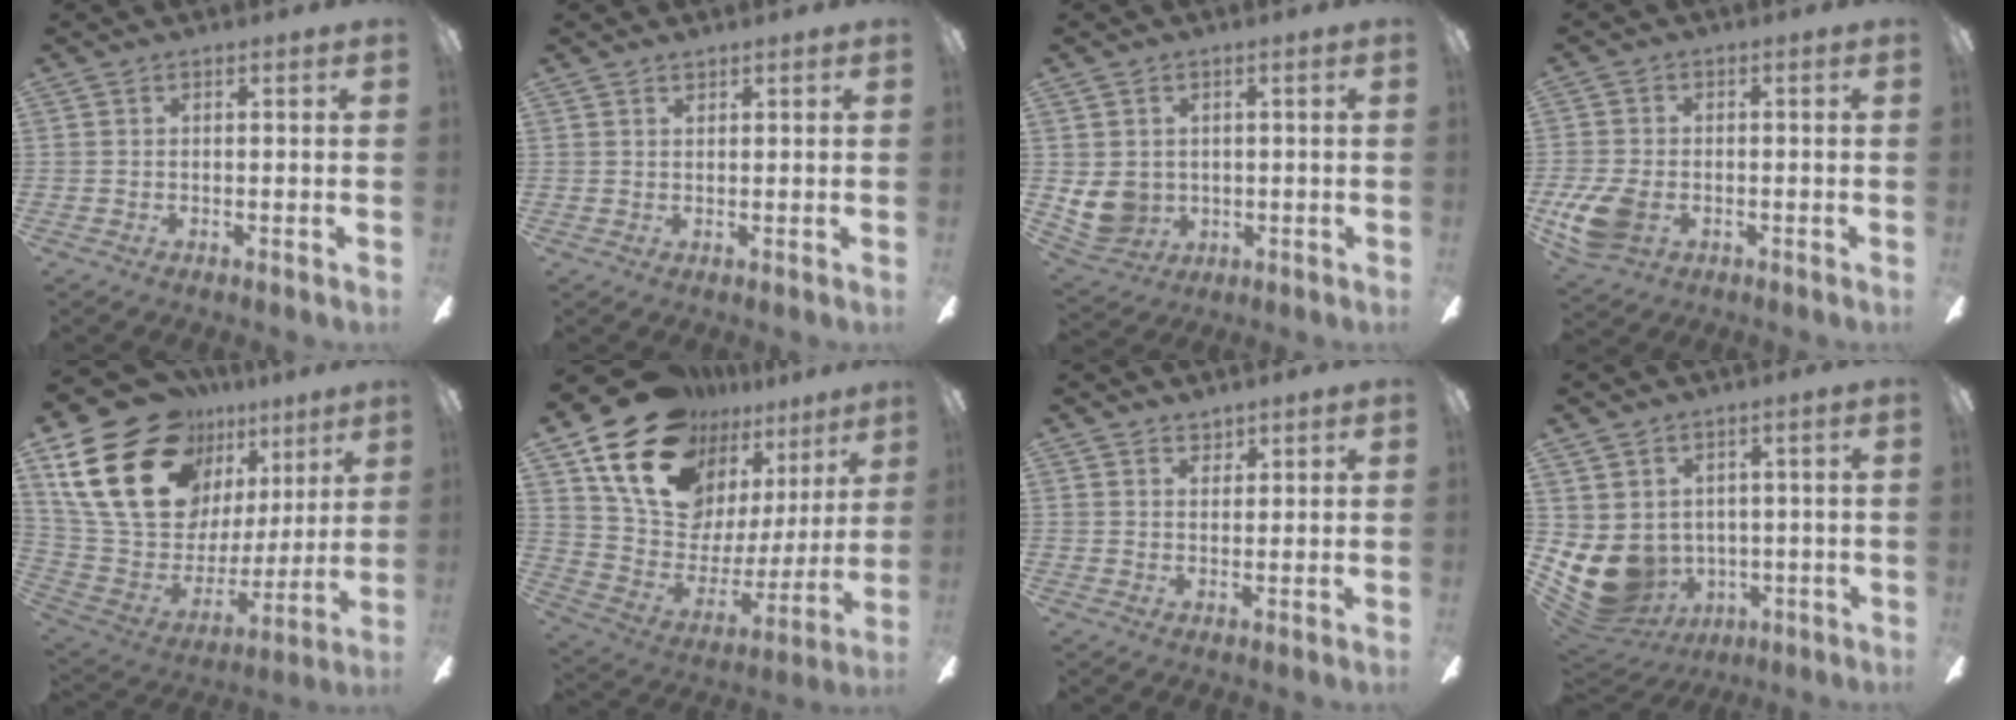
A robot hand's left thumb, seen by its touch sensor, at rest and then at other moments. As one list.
[{"total": 0.9, "force": [0.8, 0.4, 0.1], "torque": [-0.004, 0.000, 0.016]}, {"total": 7.2, "force": [0.8, 6.6, 2.7], "torque": [-0.073, -0.005, 0.018]}, {"total": 9.1, "force": [-2.8, 6.0, 6.2], "torque": [-0.146, 0.000, -0.048]}, {"total": 27.0, "force": [13.5, 17.6, 15.4], "torque": [-0.310, -0.072, 0.268]}, {"total": 21.9, "force": [14.8, 13.1, 9.4], "torque": [-0.167, -0.095, 0.282]}, {"total": 2.5, "force": [2.2, 1.1, 0.2], "torque": [0.011, -0.014, 0.039]}, {"total": 10.7, "force": [-0.9, 9.2, 5.2], "torque": [-0.144, -0.014, -0.011]}]